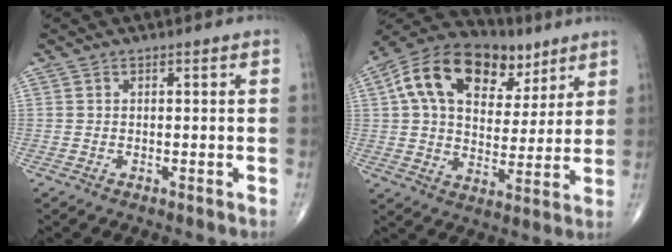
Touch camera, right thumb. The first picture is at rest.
{"total": 21.0, "force": [9.0, 13.1, 13.8], "torque": [-0.210, 0.004, 0.146]}